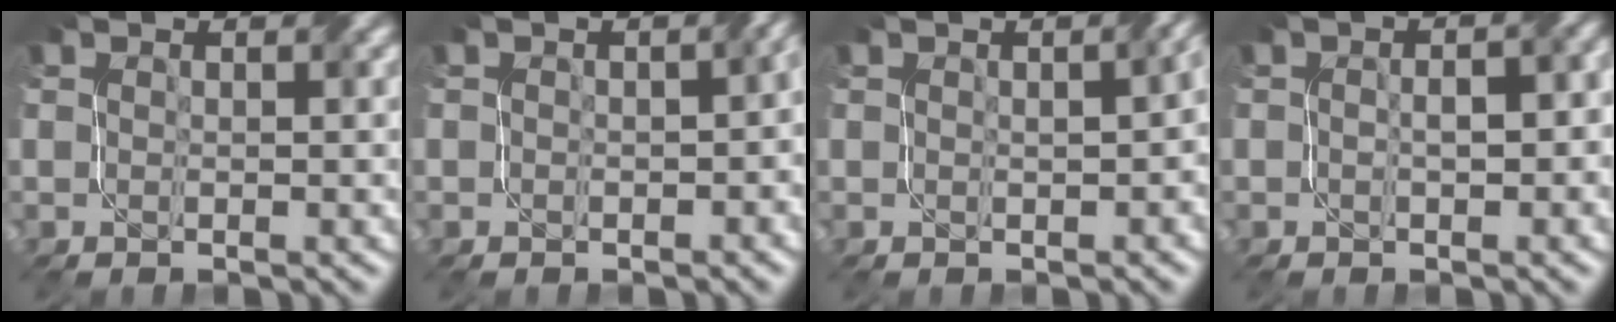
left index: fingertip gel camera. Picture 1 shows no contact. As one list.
[{"total": 3.4, "force": [0.0, 2.0, 2.8], "torque": [-0.016, 0.001, 0.005]}, {"total": 2.8, "force": [0.2, 1.1, 2.6], "torque": [-0.027, 0.007, 0.010]}, {"total": 3.8, "force": [-0.2, 1.9, 3.3], "torque": [-0.044, 0.009, -0.004]}]